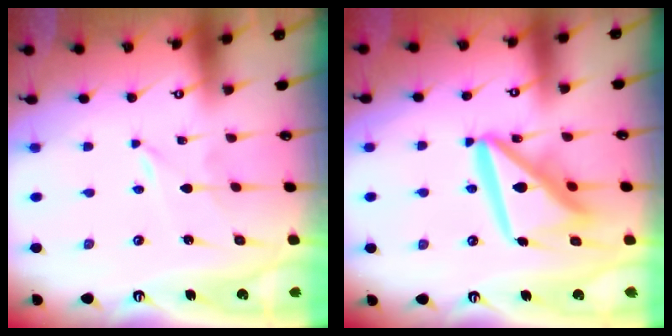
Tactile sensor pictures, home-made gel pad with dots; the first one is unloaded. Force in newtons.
{"total": 16.9, "press": 16.8, "slide": 2.1}